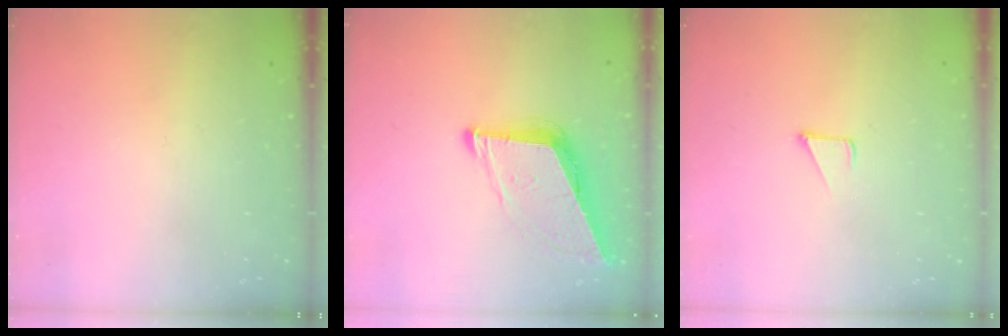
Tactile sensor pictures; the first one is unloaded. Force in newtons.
{"total": 9.3, "press": 8.7, "slide": 3.2}
{"total": 1.7, "press": 1.7, "slide": 0.1}